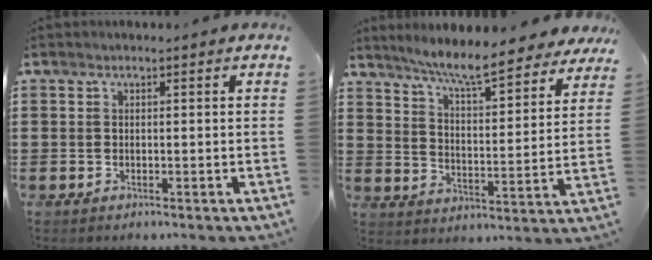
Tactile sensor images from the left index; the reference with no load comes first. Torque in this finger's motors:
{"motor_torque": [2.14, 0.00, 0.42, 0.19]}